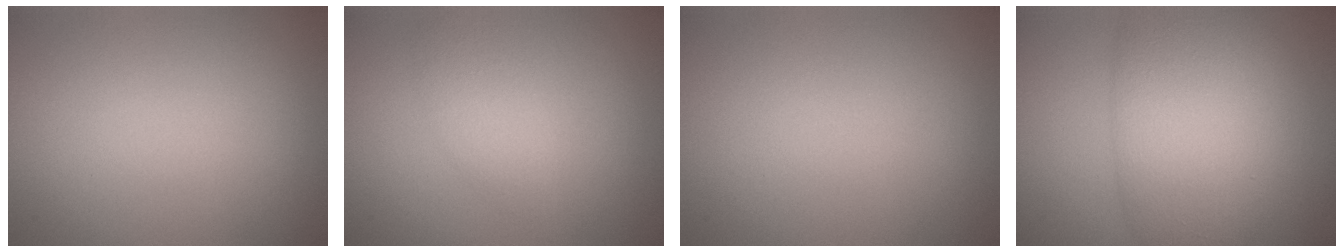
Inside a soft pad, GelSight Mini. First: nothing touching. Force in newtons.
{"total": 2.0, "press": 2.0, "slide": 0.1}
{"total": 0.0}
{"total": 9.6, "press": 9.6, "slide": 0.3}